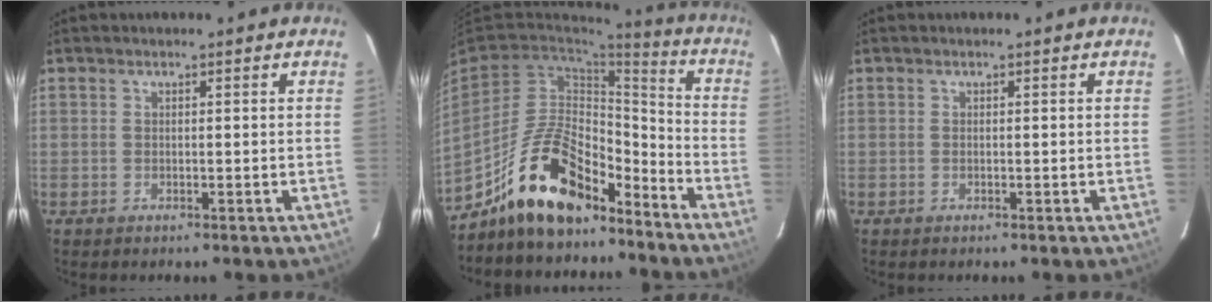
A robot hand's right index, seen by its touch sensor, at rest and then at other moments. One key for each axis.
{"total": 17.2, "fx": -12.3, "fy": 7.4, "fz": 9.5, "tx": -0.188, "ty": 0.027, "tz": -0.200}
{"total": 0.0}